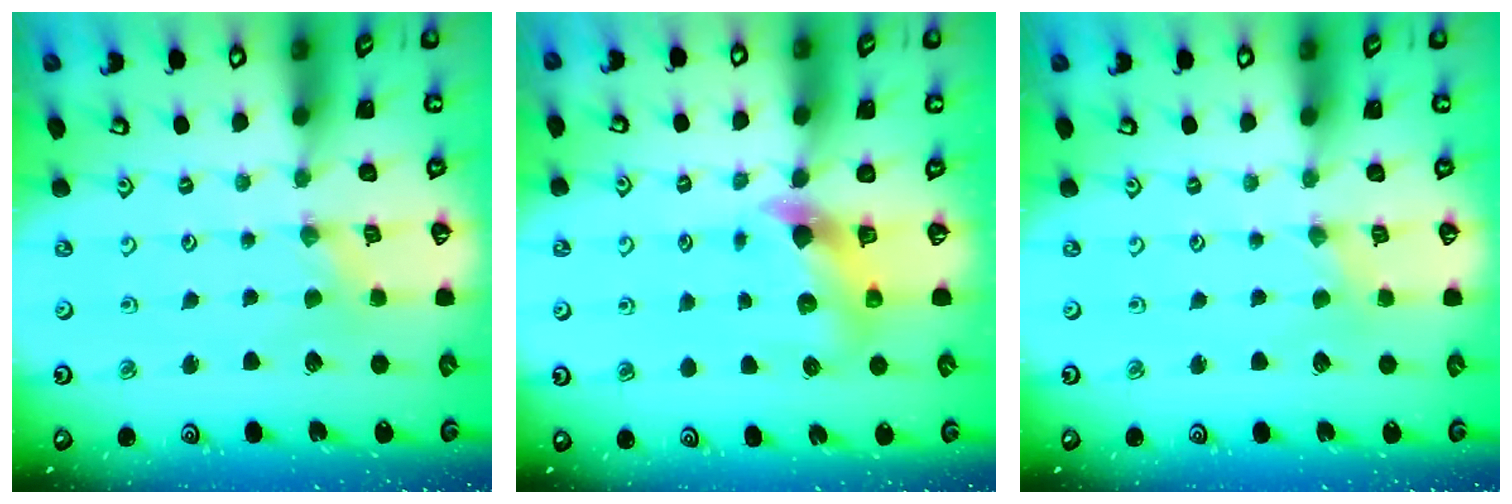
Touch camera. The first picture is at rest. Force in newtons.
{"total": 6.1, "press": 6.1, "slide": 0.7}
{"total": 0.0}